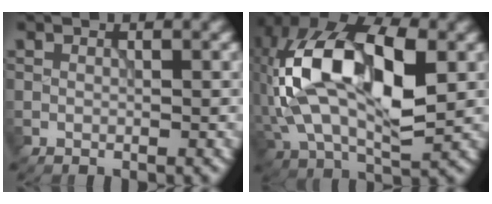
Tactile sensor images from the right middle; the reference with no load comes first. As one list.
[{"total": 15.2, "force": [1.6, 8.1, 12.7], "torque": [-0.241, 0.023, 0.015]}]